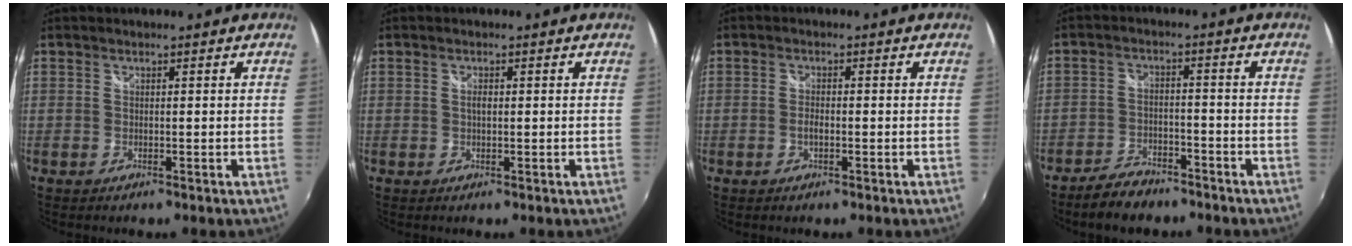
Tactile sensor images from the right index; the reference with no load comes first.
{"total": 1.1, "force": [0.1, 0.5, 1.0], "torque": [-0.018, 0.002, -0.001]}
{"total": 1.7, "force": [-0.6, 0.7, 1.4], "torque": [-0.029, -0.001, -0.011]}
{"total": 7.1, "force": [-5.8, 3.1, 2.7], "torque": [-0.078, 0.006, -0.094]}